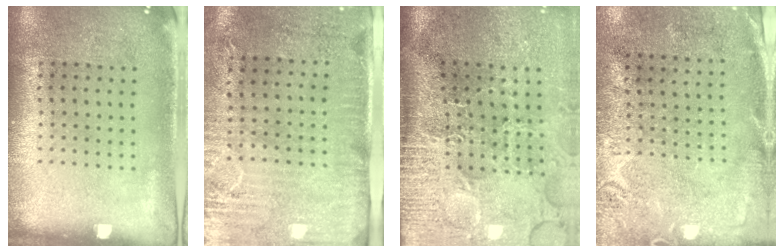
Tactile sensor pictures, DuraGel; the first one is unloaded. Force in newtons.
{"total": 3.0, "press": 2.5, "slide": 1.7}
{"total": 4.9, "press": 4.0, "slide": 2.9}
{"total": 2.8, "press": 2.3, "slide": 1.5}